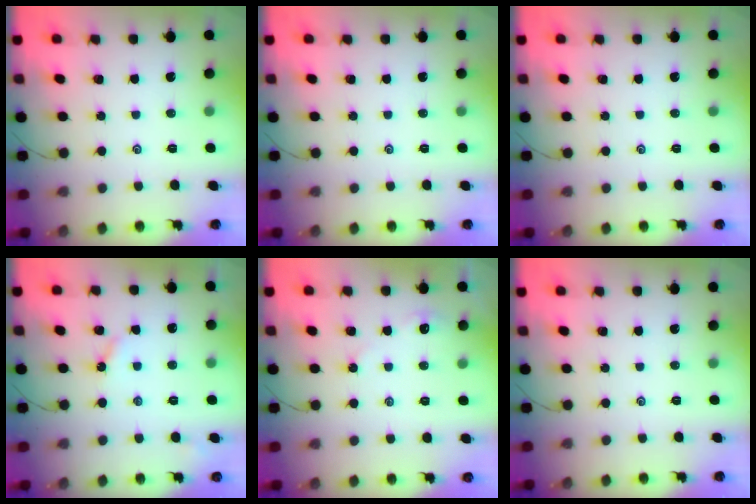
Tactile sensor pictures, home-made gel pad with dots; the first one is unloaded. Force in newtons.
{"total": 0.0}
{"total": 0.0}
{"total": 3.5, "press": 3.4, "slide": 0.4}
{"total": 2.5, "press": 2.5, "slide": 0.6}
{"total": 0.0}